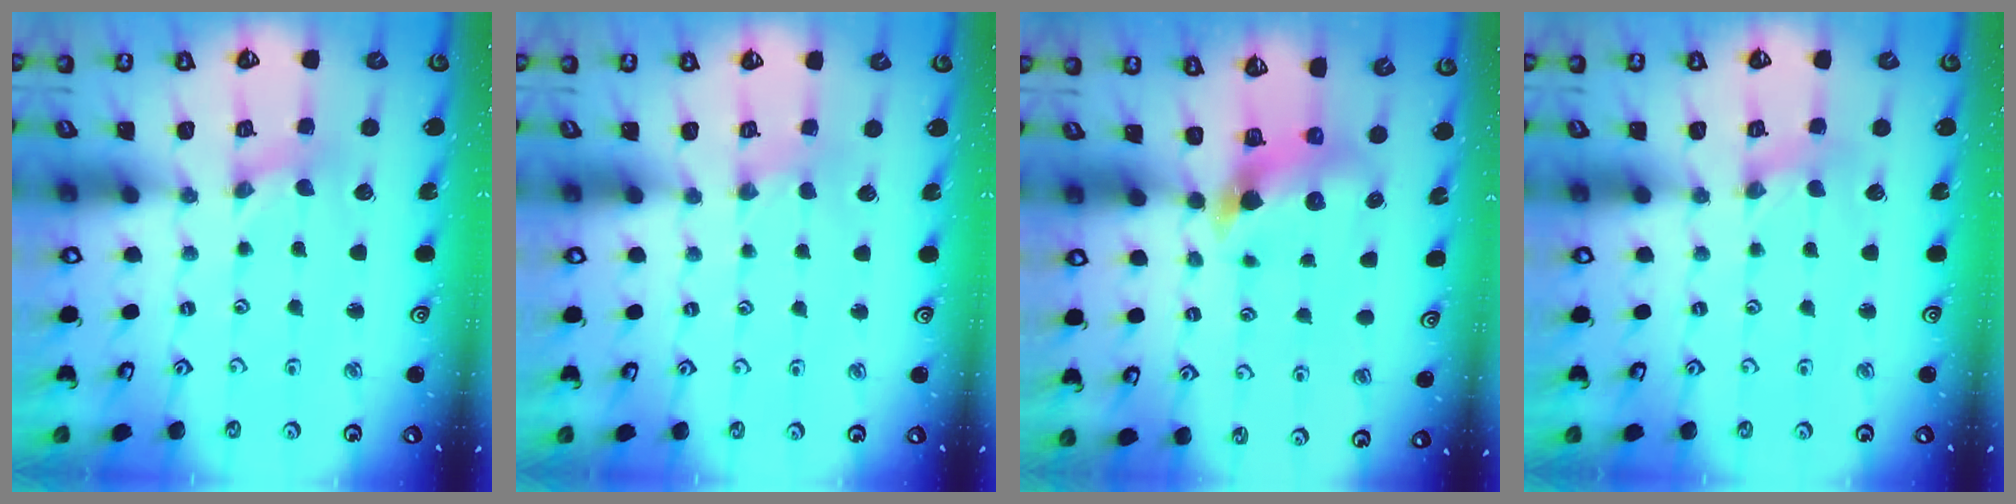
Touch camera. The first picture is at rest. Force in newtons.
{"total": 0.7, "press": 0.7, "slide": 0.1}
{"total": 6.0, "press": 6.0, "slide": 0.4}
{"total": 0.0}